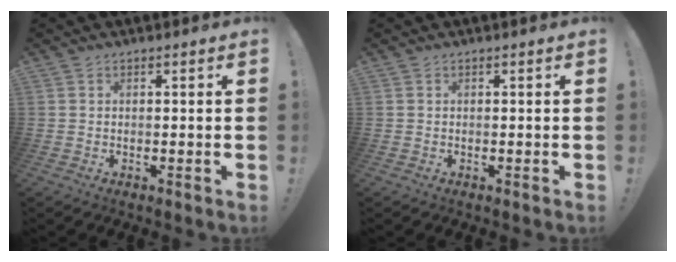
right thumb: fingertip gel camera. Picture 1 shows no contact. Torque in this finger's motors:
{"motor_torque": [-0.01, 0.00, 0.00, 0.00, 0.00]}